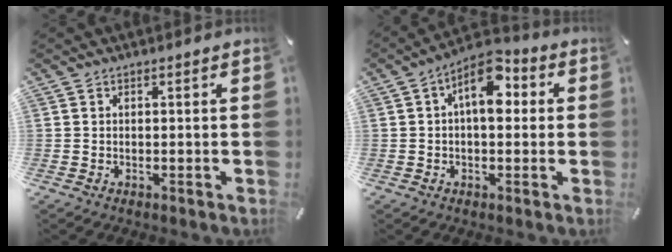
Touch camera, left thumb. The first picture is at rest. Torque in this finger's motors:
{"motor_torque": [0.23, 0.47, 0.45, -0.38, 0.27]}